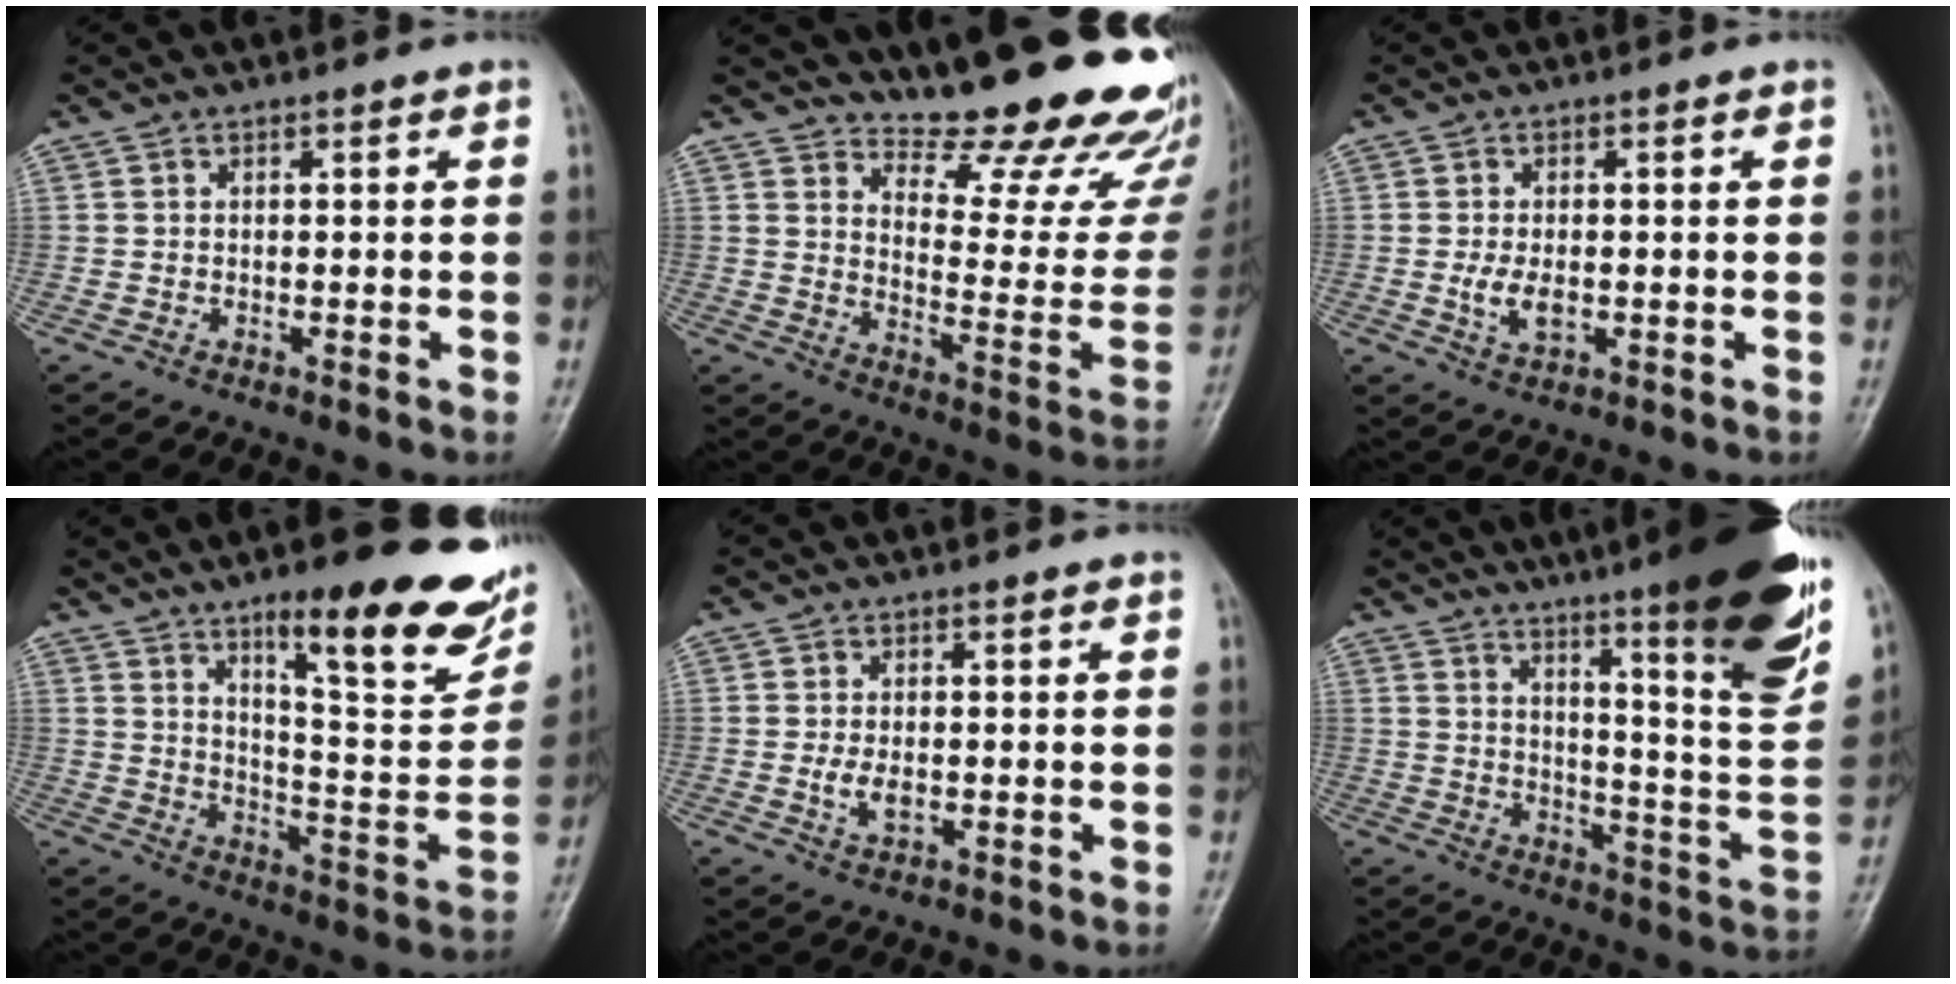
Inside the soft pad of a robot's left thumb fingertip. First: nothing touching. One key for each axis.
{"total": 22.6, "fx": 19.6, "fy": 6.0, "fz": 9.5, "tx": -0.083, "ty": -0.168, "tz": 0.246}
{"total": 4.1, "fx": -0.5, "fy": 2.3, "fz": 3.4, "tx": -0.063, "ty": -0.006, "tz": -0.007}
{"total": 23.8, "fx": 13.7, "fy": 6.5, "fz": 18.3, "tx": -0.207, "ty": -0.061, "tz": 0.203}
{"total": 3.3, "fx": -0.3, "fy": 1.8, "fz": 2.7, "tx": -0.050, "ty": -0.005, "tz": -0.005}
{"total": 25.1, "fx": 16.0, "fy": 3.1, "fz": 19.1, "tx": -0.250, "ty": -0.070, "tz": 0.226}